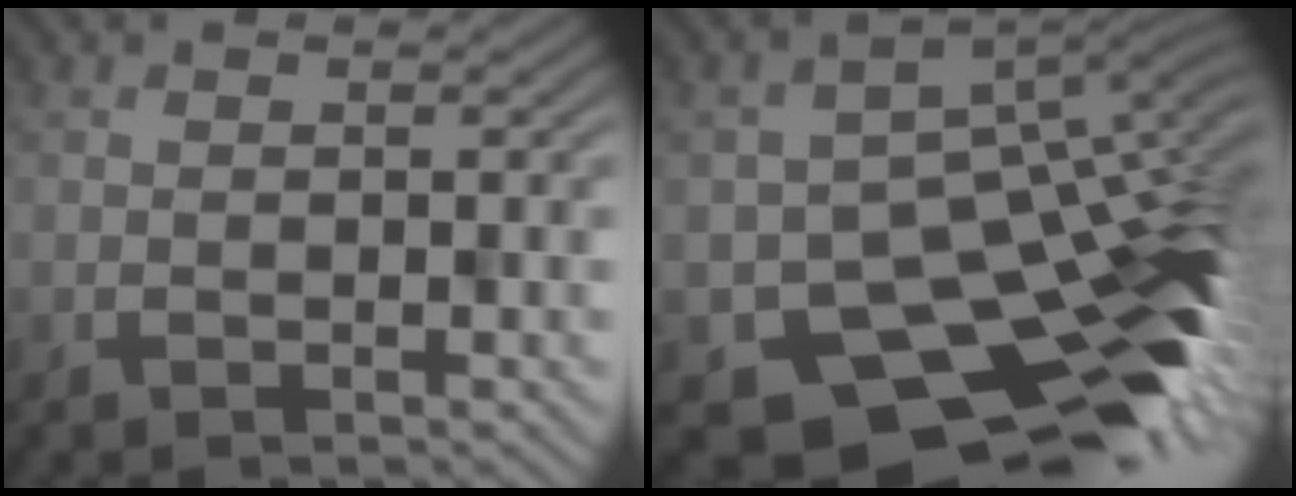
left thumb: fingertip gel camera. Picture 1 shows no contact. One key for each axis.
{"total": 14.0, "fx": -6.3, "fy": 9.4, "fz": 8.3, "tx": -0.111, "ty": -0.057, "tz": -0.071}